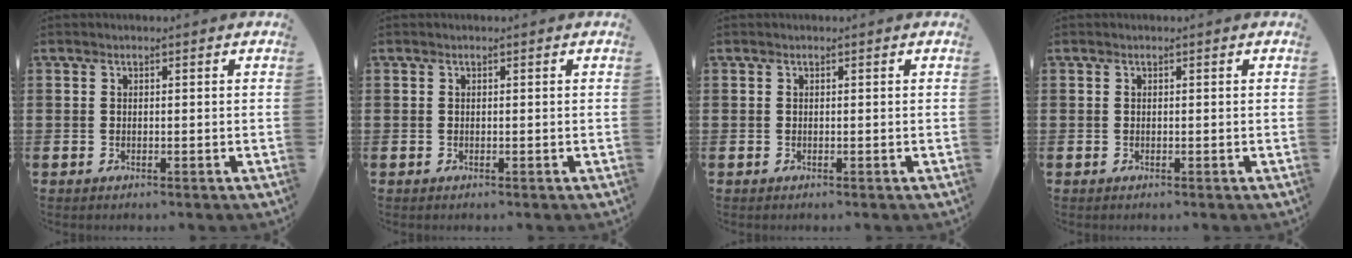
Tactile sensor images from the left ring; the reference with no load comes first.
{"total": 0.0}
{"total": 0.0}
{"total": 0.0}